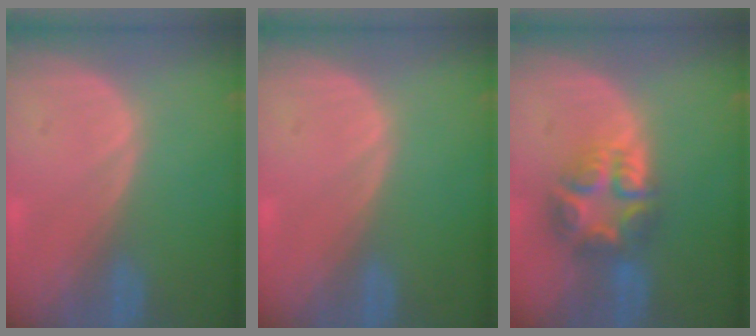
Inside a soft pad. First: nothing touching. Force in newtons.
{"total": 0.0}
{"total": 7.7, "press": 6.8, "slide": 3.6}